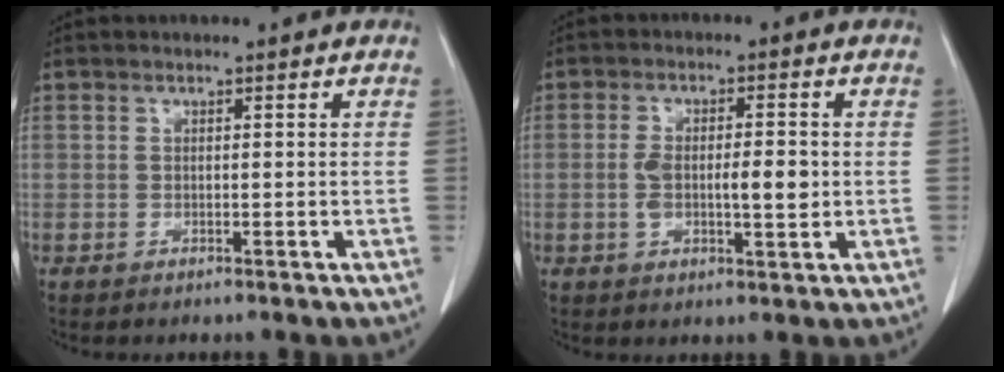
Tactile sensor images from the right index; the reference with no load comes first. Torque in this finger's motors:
{"motor_torque": [0.18, 0.03, 0.18, 0.08]}